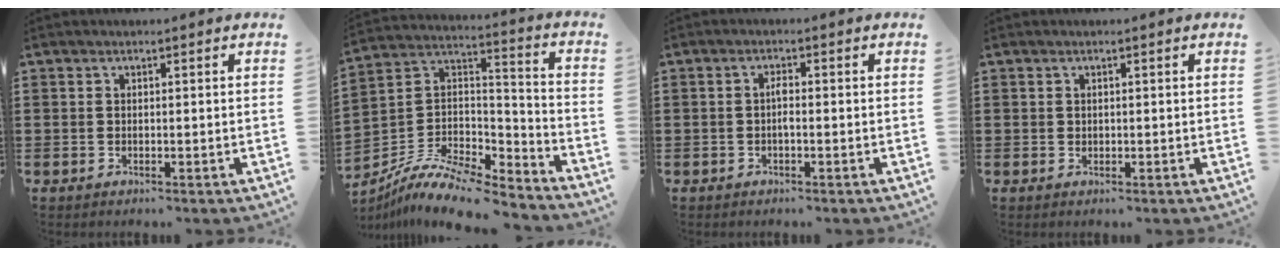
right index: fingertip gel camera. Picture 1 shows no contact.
{"total": 10.4, "force": [-8.9, 2.6, 4.8], "torque": [-0.095, 0.017, -0.178]}
{"total": 1.6, "force": [-0.4, 0.3, 1.5], "torque": [-0.031, 0.001, -0.007]}
{"total": 0.5, "force": [0.2, 0.5, 0.1], "torque": [-0.004, 0.002, 0.005]}